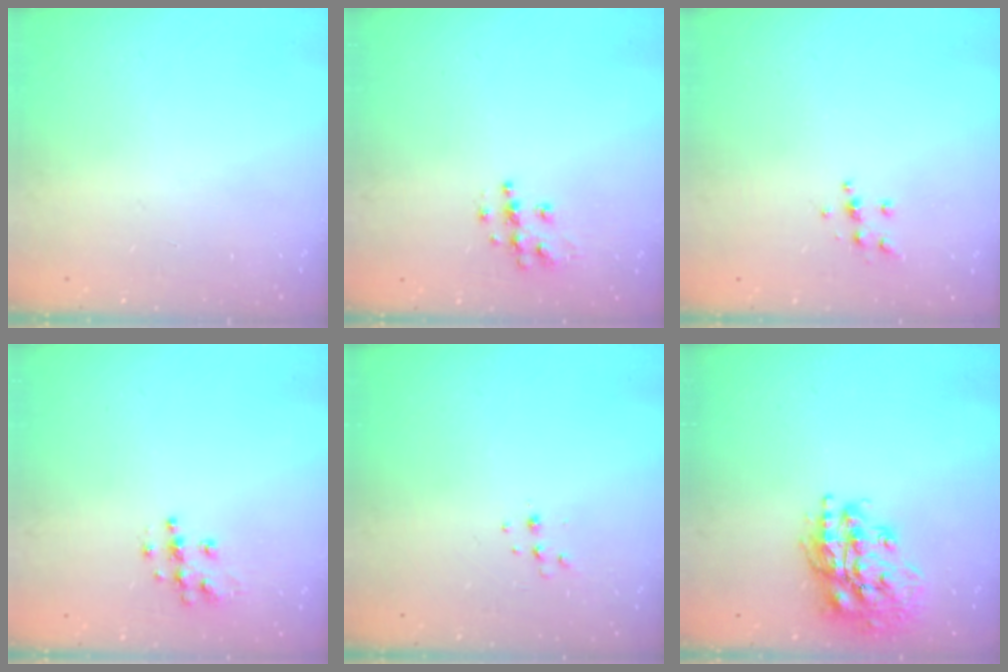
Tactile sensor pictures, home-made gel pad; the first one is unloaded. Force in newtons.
{"total": 7.8, "press": 7.8, "slide": 0.2}
{"total": 5.4, "press": 5.3, "slide": 0.4}
{"total": 7.8, "press": 7.8, "slide": 0.2}
{"total": 3.8, "press": 3.7, "slide": 0.7}
{"total": 17.4, "press": 17.3, "slide": 2.4}